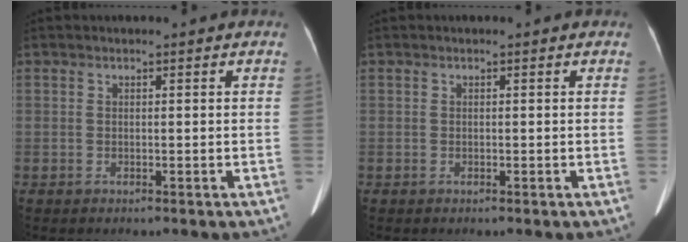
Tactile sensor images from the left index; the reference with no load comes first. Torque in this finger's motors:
{"motor_torque": [-0.18, -0.28, -0.01, -0.01]}